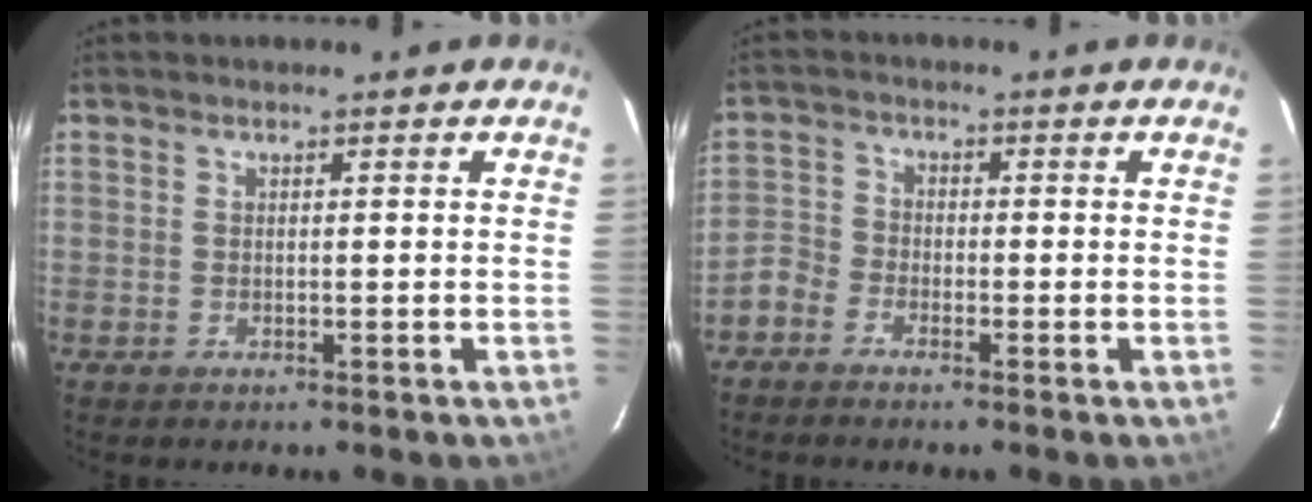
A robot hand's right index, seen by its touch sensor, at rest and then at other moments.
{"total": 3.7, "force": [-2.6, 2.5, 1.0], "torque": [-0.023, 0.012, -0.058]}